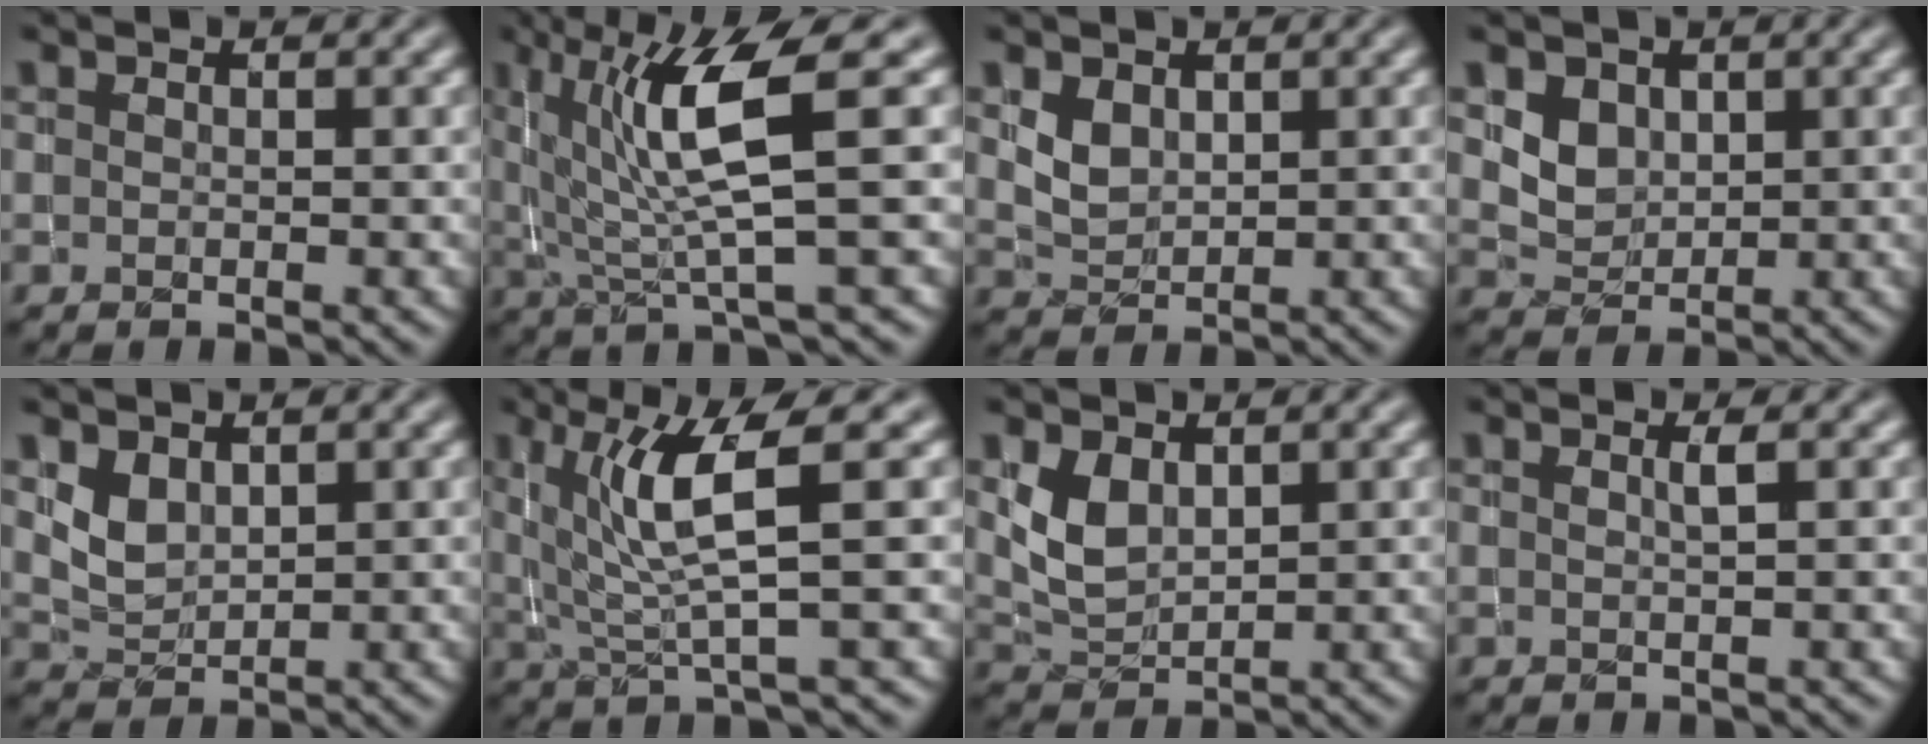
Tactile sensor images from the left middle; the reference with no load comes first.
{"total": 7.3, "force": [1.8, 1.3, 6.9], "torque": [-0.122, -0.007, 0.032]}
{"total": 2.0, "force": [0.8, 1.5, 1.1], "torque": [-0.029, -0.004, 0.022]}
{"total": 2.4, "force": [0.8, 2.0, 1.1], "torque": [-0.027, -0.010, 0.017]}
{"total": 2.2, "force": [1.0, 1.5, 1.2], "torque": [-0.030, -0.007, 0.027]}
{"total": 5.9, "force": [1.5, 1.0, 5.6], "torque": [-0.112, -0.004, 0.029]}
{"total": 3.0, "force": [1.0, 1.9, 2.0], "torque": [-0.046, -0.004, 0.027]}
{"total": 0.9, "force": [0.2, 0.2, 0.8], "torque": [-0.008, -0.002, -0.001]}